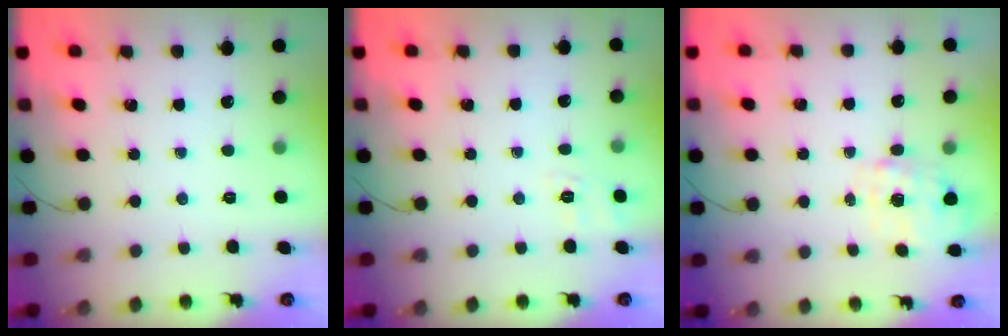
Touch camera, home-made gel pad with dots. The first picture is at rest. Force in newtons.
{"total": 2.2, "press": 0.8, "slide": 2.0}
{"total": 2.3, "press": 2.2, "slide": 0.6}